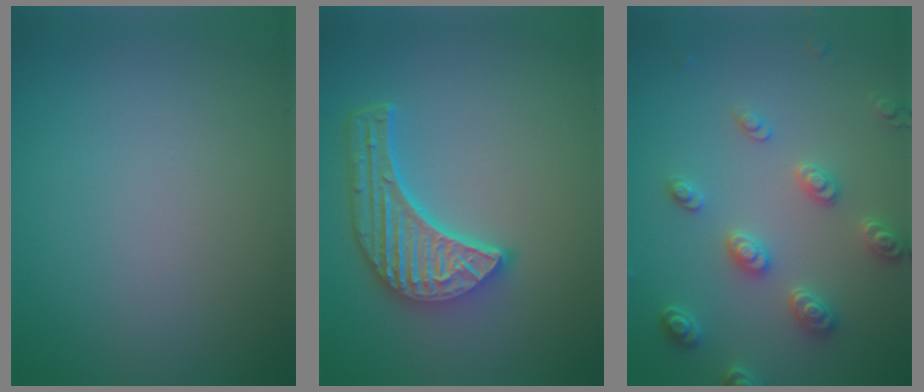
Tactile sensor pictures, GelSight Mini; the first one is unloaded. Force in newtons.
{"total": 5.9, "press": 4.6, "slide": 3.8}
{"total": 3.3, "press": 3.2, "slide": 0.9}